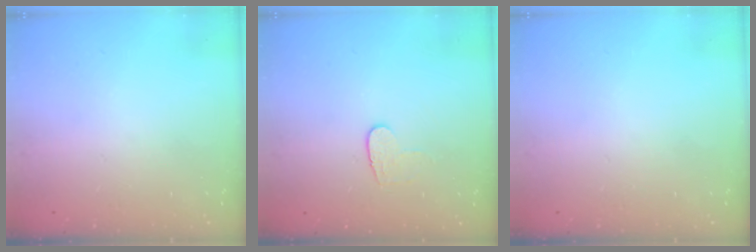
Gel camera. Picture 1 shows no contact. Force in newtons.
{"total": 6.6, "press": 6.6, "slide": 0.6}
{"total": 0.0}